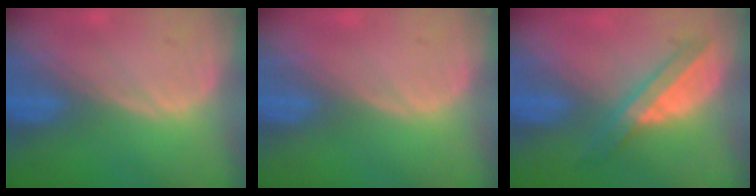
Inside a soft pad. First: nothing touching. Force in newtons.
{"total": 0.0}
{"total": 6.0, "press": 5.3, "slide": 2.8}